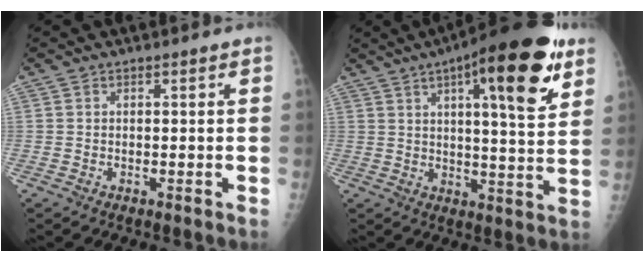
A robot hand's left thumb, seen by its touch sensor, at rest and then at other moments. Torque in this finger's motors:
{"motor_torque": [0.49, 0.66, 1.33, -1.45, 0.16]}